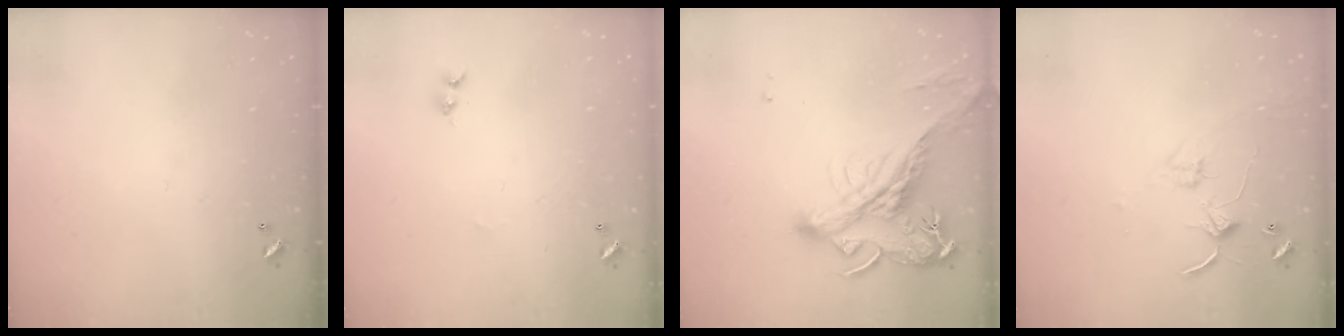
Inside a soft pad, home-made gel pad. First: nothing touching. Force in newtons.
{"total": 1.1, "press": 0.9, "slide": 0.5}
{"total": 4.6, "press": 4.3, "slide": 1.7}
{"total": 2.8, "press": 2.8, "slide": 0.4}